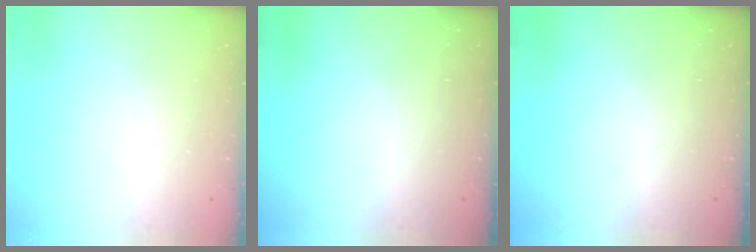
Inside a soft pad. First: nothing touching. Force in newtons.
{"total": 0.0}
{"total": 0.0}